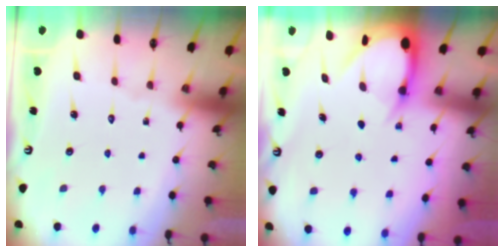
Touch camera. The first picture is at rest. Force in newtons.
{"total": 5.7, "press": 5.7, "slide": 0.7}